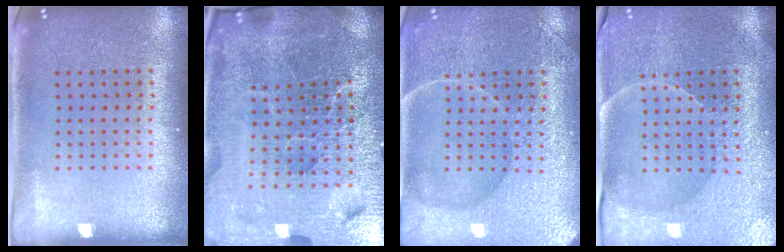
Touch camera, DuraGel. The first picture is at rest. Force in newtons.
{"total": 6.9, "press": 6.0, "slide": 3.4}
{"total": 4.3, "press": 4.2, "slide": 0.5}
{"total": 3.8, "press": 3.6, "slide": 1.2}